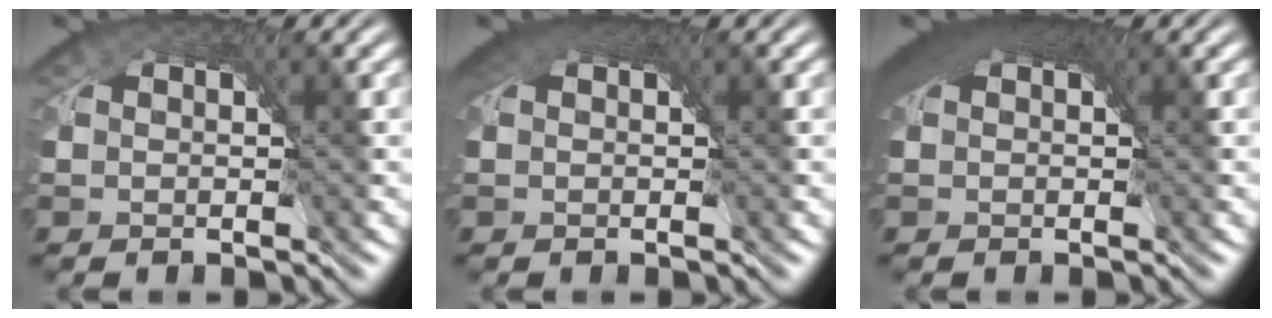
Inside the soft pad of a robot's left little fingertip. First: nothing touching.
{"total": 2.5, "force": [0.9, 1.5, 1.8], "torque": [-0.032, -0.004, 0.013]}
{"total": 4.7, "force": [1.6, 2.6, 3.6], "torque": [-0.067, -0.008, 0.022]}